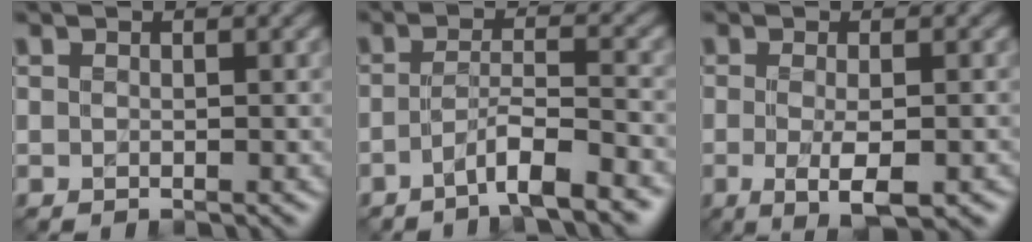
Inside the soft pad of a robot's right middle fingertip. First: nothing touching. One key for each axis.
{"total": 4.5, "fx": -2.7, "fy": 0.5, "fz": 3.6, "tx": -0.057, "ty": 0.006, "tz": -0.054}
{"total": 3.9, "fx": -1.1, "fy": 0.9, "fz": 3.6, "tx": -0.065, "ty": -0.011, "tz": -0.014}